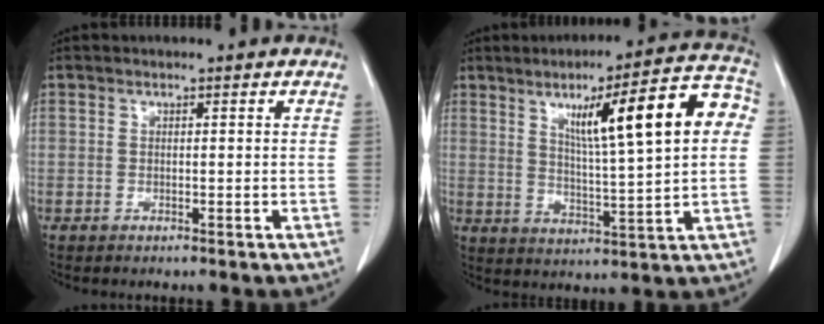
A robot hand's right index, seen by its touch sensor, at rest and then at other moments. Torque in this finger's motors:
{"motor_torque": [1.39, 0.75, 0.33, 0.14]}